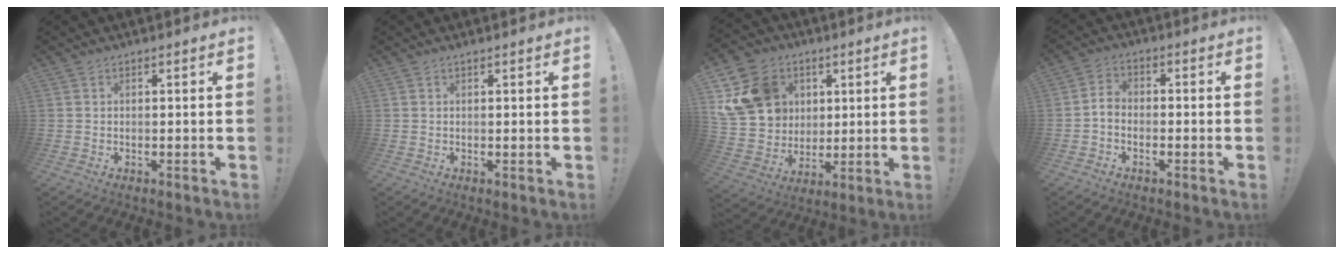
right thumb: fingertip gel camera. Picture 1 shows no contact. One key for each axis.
{"total": 0.6, "fx": 0.4, "fy": -0.1, "fz": 0.4, "tx": -0.002, "ty": -0.002, "tz": 0.006}
{"total": 17.0, "fx": 5.8, "fy": 14.5, "fz": 6.7, "tx": -0.116, "ty": -0.013, "tz": 0.131}
{"total": 3.5, "fx": -2.0, "fy": 2.1, "fz": 2.0, "tx": -0.042, "ty": 0.008, "tz": -0.036}